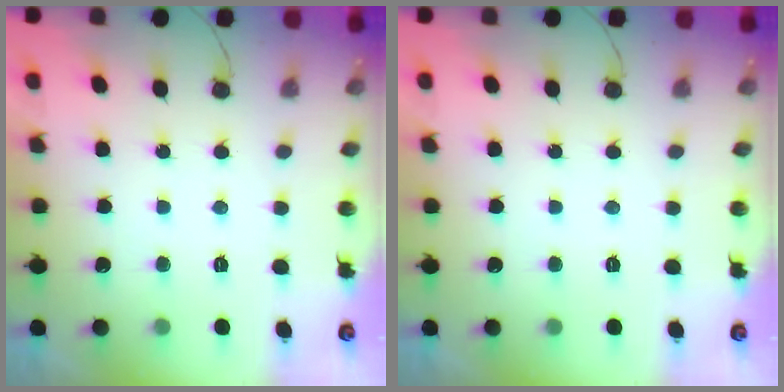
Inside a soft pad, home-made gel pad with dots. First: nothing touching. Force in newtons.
{"total": 0.0}